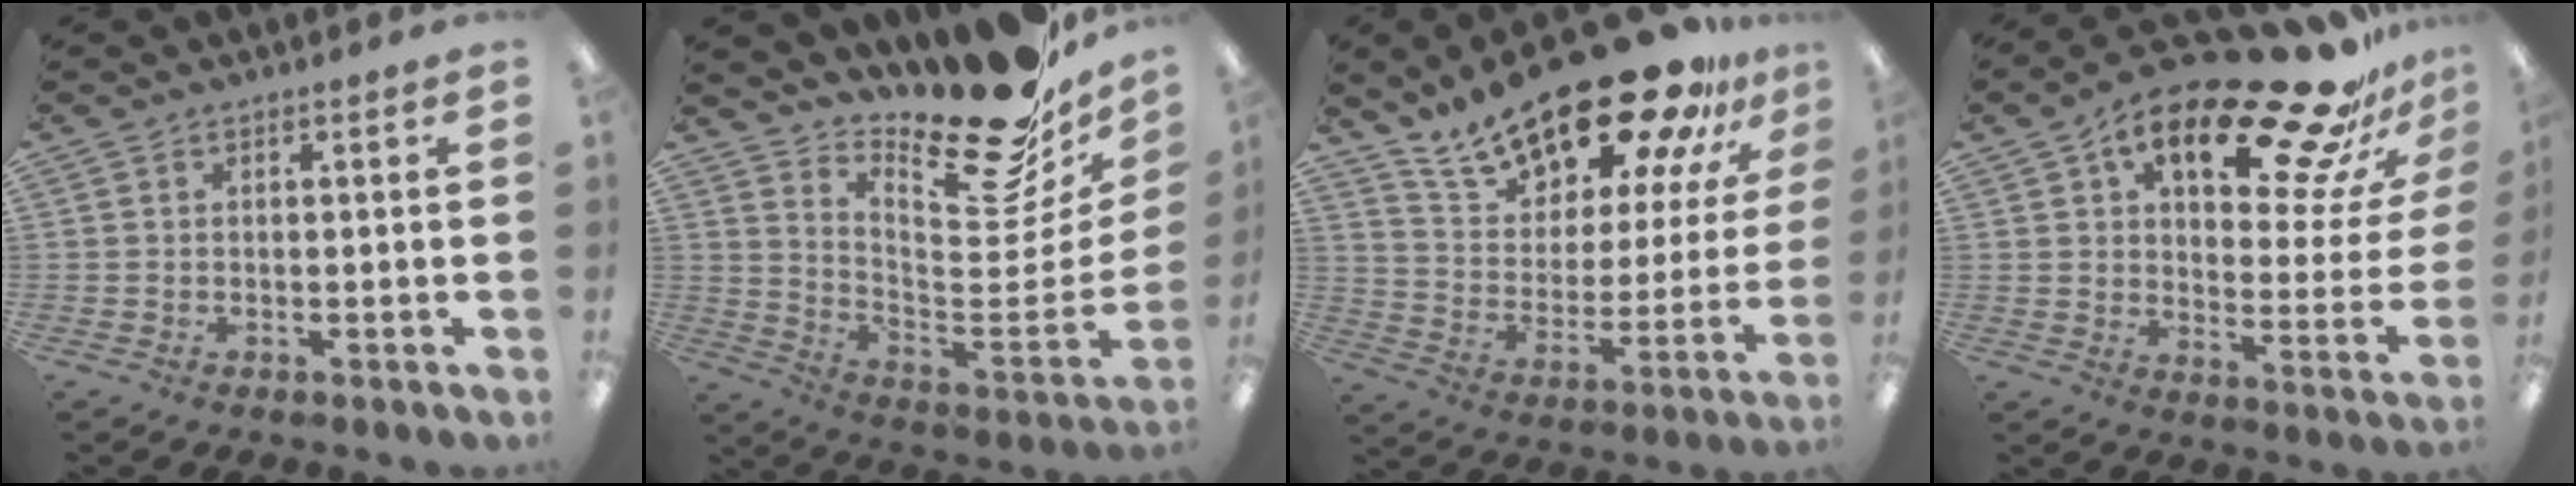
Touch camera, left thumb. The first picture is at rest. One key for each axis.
{"total": 23.5, "fx": 20.0, "fy": 4.8, "fz": 11.3, "tx": -0.126, "ty": -0.176, "tz": 0.320}
{"total": 24.0, "fx": 19.3, "fy": 8.4, "fz": 11.6, "tx": -0.192, "ty": -0.133, "tz": 0.330}
{"total": 24.9, "fx": 16.8, "fy": 8.7, "fz": 16.1, "tx": -0.218, "ty": -0.117, "tz": 0.265}